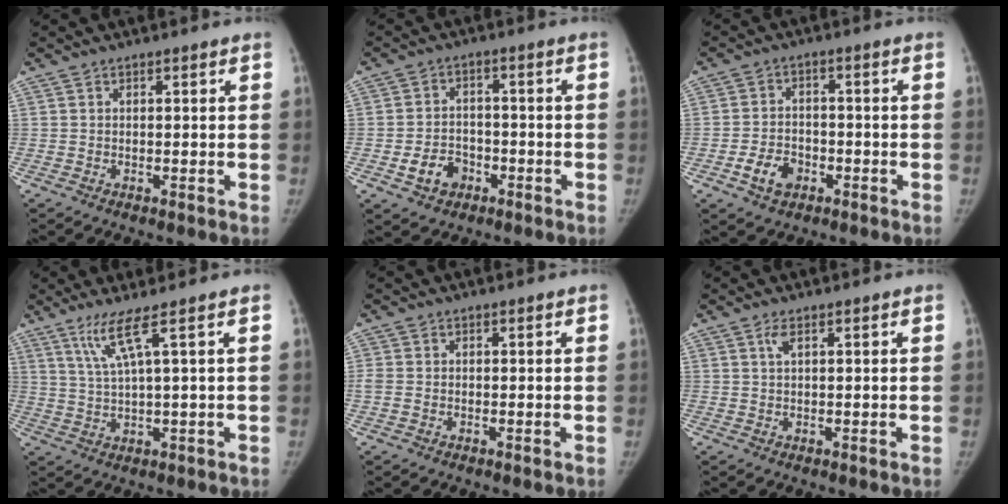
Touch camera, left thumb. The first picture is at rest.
{"total": 6.2, "force": [-2.7, 4.8, 2.8], "torque": [-0.030, 0.022, -0.039]}
{"total": 5.9, "force": [-2.7, 4.2, 3.1], "torque": [-0.043, 0.018, -0.044]}
{"total": 5.3, "force": [2.8, -1.0, 4.4], "torque": [-0.100, -0.012, 0.069]}
{"total": 1.6, "force": [-0.4, 1.2, 1.0], "torque": [-0.027, -0.002, -0.010]}
{"total": 1.4, "force": [0.7, 0.4, 1.2], "torque": [-0.030, 0.005, 0.014]}